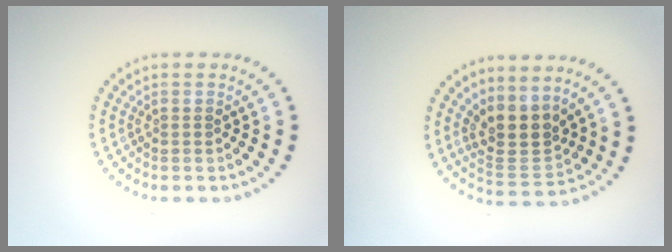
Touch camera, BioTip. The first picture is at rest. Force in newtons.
{"total": 3.8, "press": 3.2, "slide": 2.0}